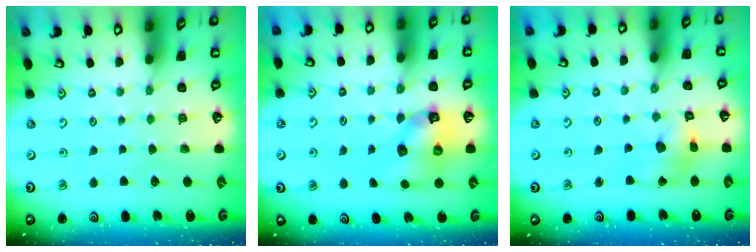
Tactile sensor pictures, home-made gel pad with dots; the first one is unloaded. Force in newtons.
{"total": 9.8, "press": 9.7, "slide": 1.7}
{"total": 9.9, "press": 9.8, "slide": 1.1}